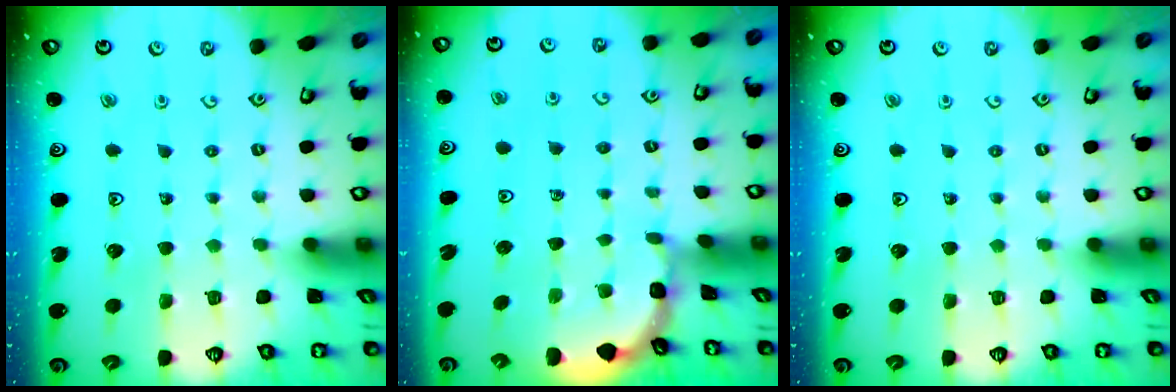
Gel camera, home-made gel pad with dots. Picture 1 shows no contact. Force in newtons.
{"total": 1.7, "press": 1.7, "slide": 0.1}
{"total": 0.0}